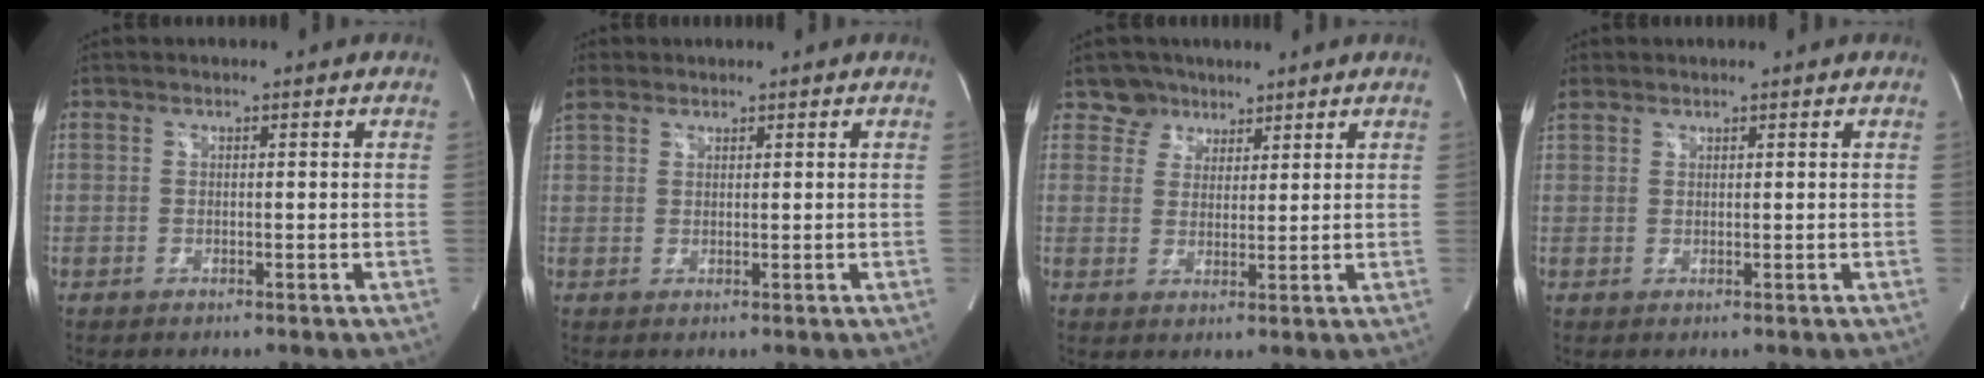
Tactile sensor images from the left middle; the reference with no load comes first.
{"total": 3.0, "force": [2.2, 1.8, 1.0], "torque": [-0.032, 0.019, 0.050]}
{"total": 4.0, "force": [2.8, 2.7, -0.5], "torque": [0.016, -0.001, 0.042]}
{"total": 1.8, "force": [1.4, 0.9, 0.4], "torque": [-0.017, 0.015, 0.032]}